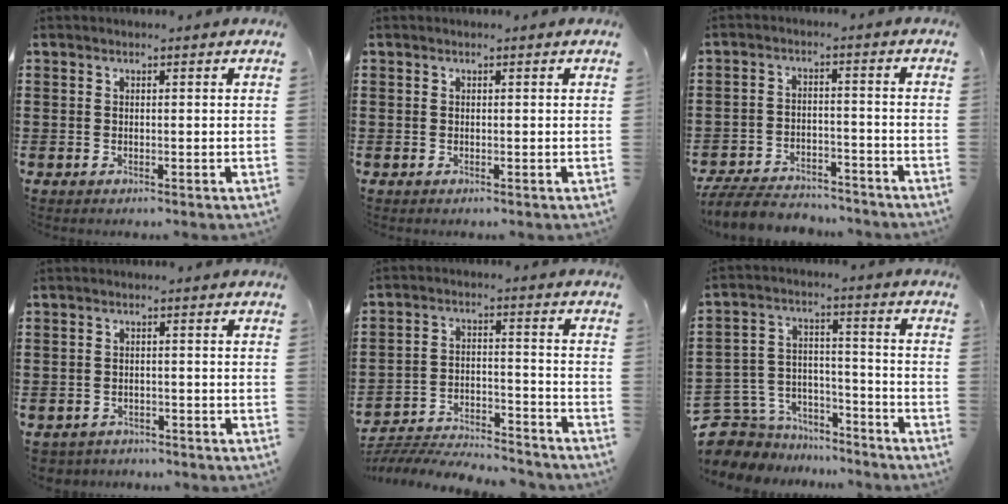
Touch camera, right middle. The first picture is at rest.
{"total": 0.0}
{"total": 6.5, "force": [-6.2, 1.5, 1.3], "torque": [-0.031, 0.011, -0.123]}
{"total": 1.9, "force": [-1.8, 0.6, -0.3], "torque": [-0.003, 0.001, -0.042]}
{"total": 6.2, "force": [-6.0, 0.8, 1.1], "torque": [-0.028, 0.009, -0.124]}
{"total": 6.8, "force": [-5.5, 4.0, 0.3], "torque": [-0.036, 0.005, -0.111]}